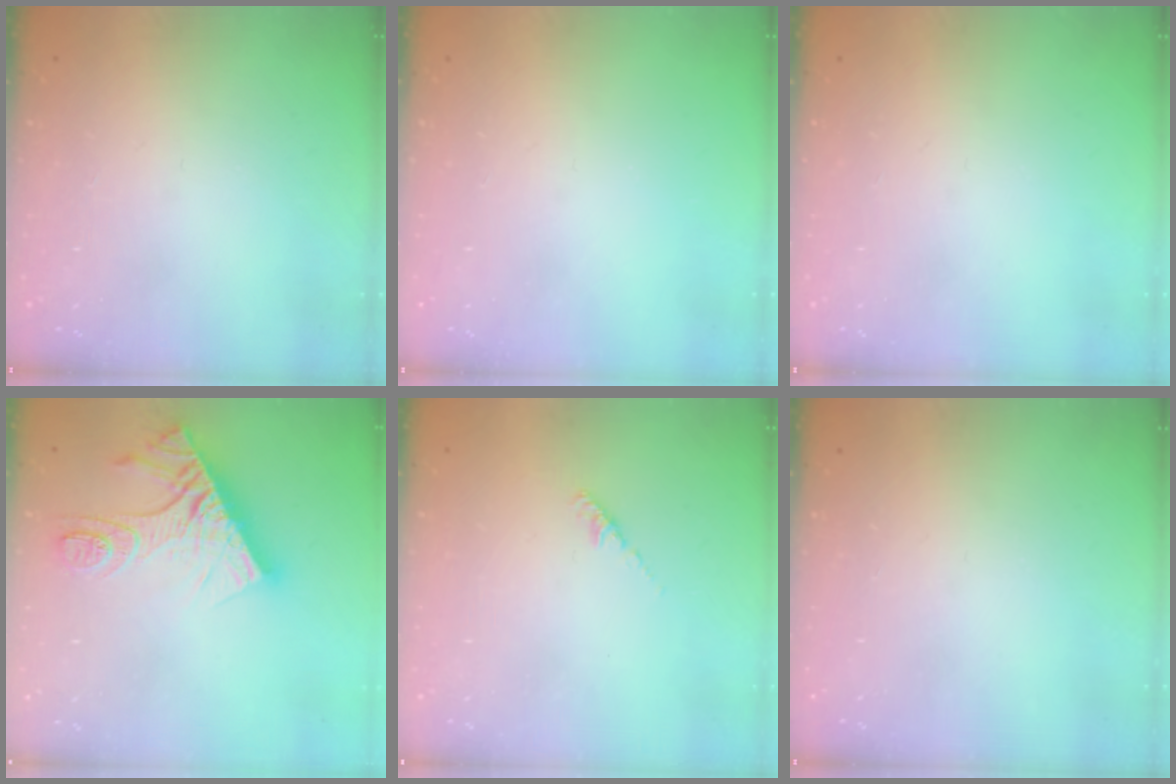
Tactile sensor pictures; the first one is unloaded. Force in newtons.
{"total": 0.0}
{"total": 0.0}
{"total": 15.8, "press": 15.8, "slide": 1.4}
{"total": 2.2, "press": 2.1, "slide": 0.6}
{"total": 0.0}